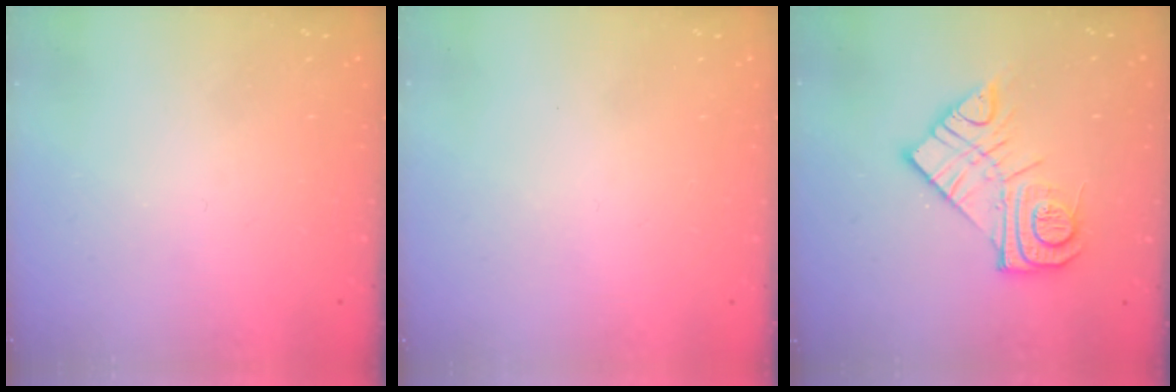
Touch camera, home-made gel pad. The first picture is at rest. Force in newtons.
{"total": 1.6, "press": 1.6, "slide": 0.1}
{"total": 14.1, "press": 14.1, "slide": 1.0}